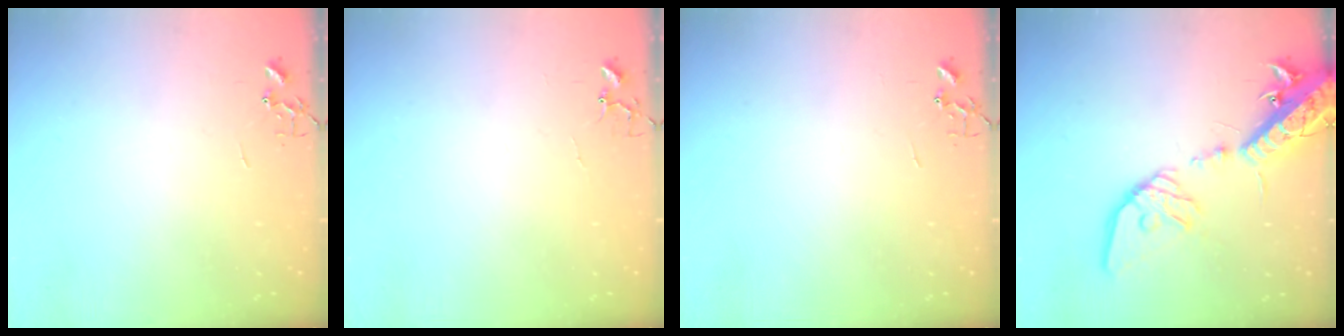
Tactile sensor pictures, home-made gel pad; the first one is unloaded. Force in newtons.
{"total": 4.0, "press": 4.0, "slide": 0.3}
{"total": 0.0}
{"total": 19.7, "press": 19.2, "slide": 4.1}